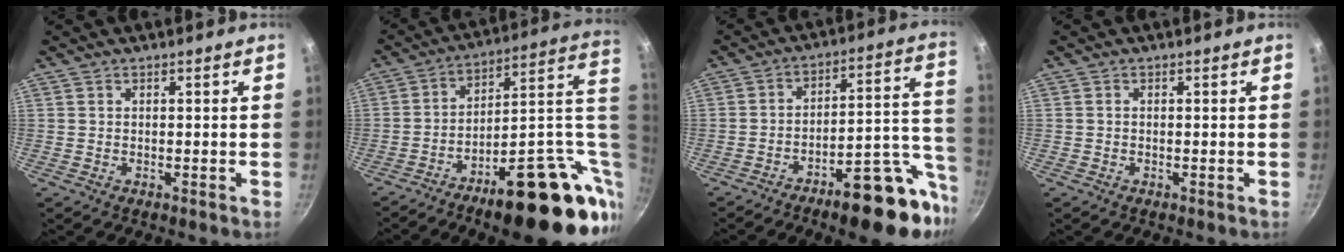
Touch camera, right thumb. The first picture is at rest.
{"total": 27.0, "force": [-4.8, 11.2, 24.1], "torque": [-0.305, 0.024, -0.062]}
{"total": 19.5, "force": [-10.2, 6.7, 15.1], "torque": [-0.157, 0.064, -0.147]}
{"total": 0.0}